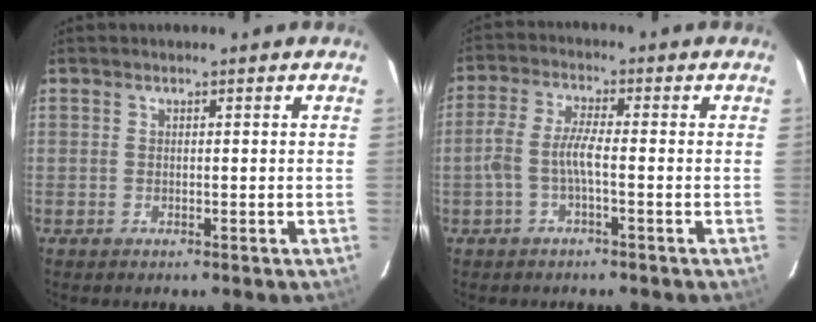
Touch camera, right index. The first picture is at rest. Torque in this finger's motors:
{"motor_torque": [0.86, -0.31, 0.52, 0.14]}